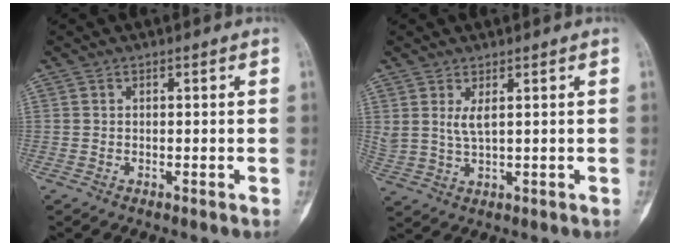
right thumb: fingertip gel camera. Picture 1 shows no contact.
{"total": 3.6, "force": [1.6, 1.1, 3.0], "torque": [-0.070, -0.011, 0.040]}